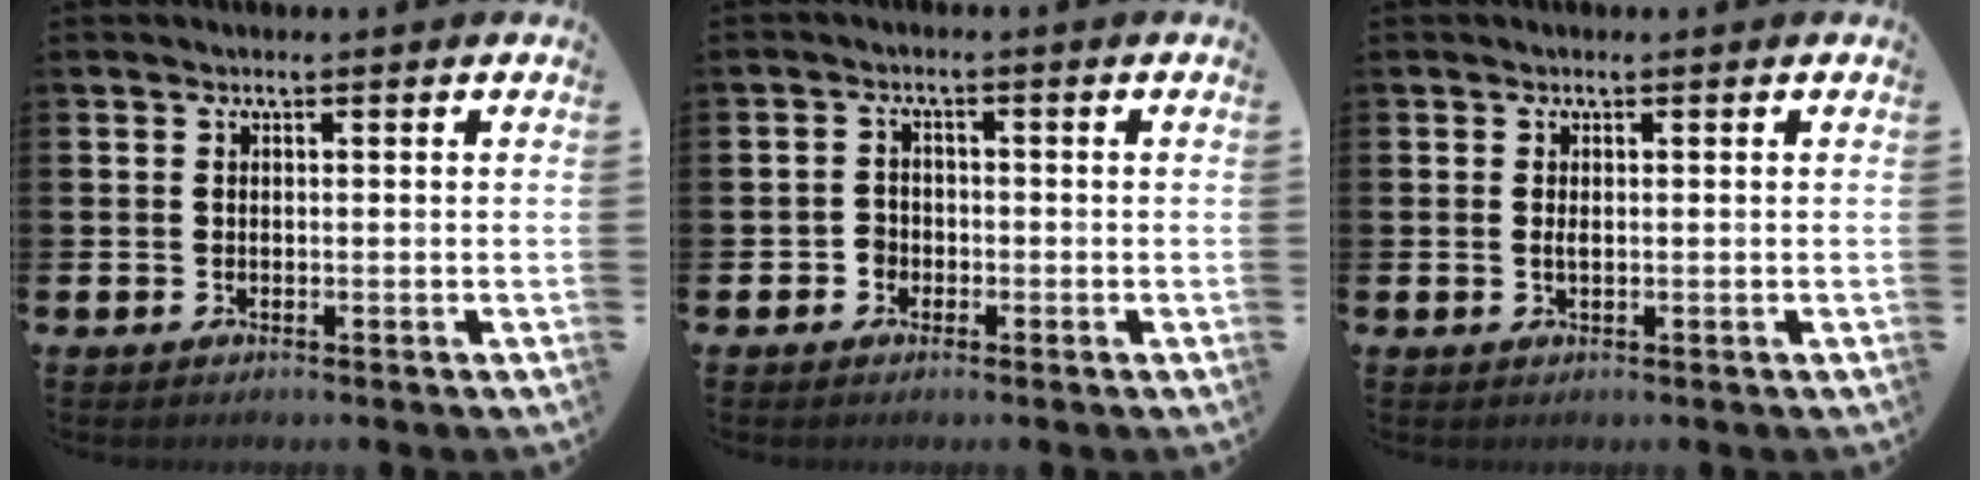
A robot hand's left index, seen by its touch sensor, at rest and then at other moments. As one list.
[{"total": 2.1, "force": [-1.2, 1.7, 0.1], "torque": [-0.012, 0.009, -0.027]}, {"total": 0.7, "force": [0.0, 0.2, 0.6], "torque": [-0.010, 0.001, -0.002]}]